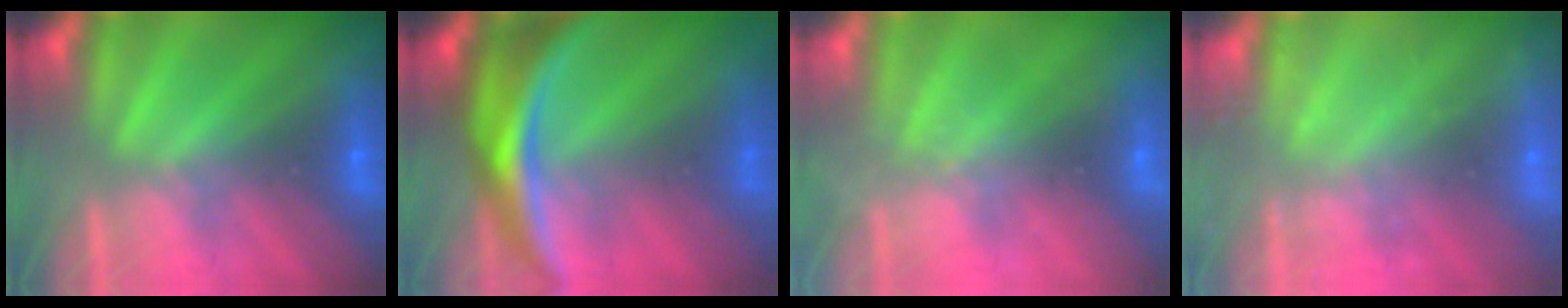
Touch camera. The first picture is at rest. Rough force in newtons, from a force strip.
{"total": 10.7}
{"total": 2.3}
{"total": 2.4}